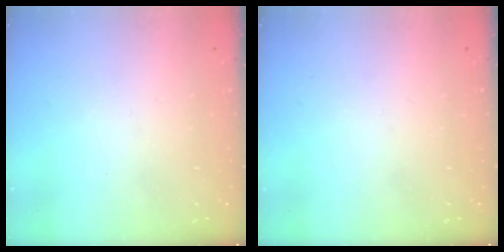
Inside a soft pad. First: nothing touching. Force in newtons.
{"total": 0.0}